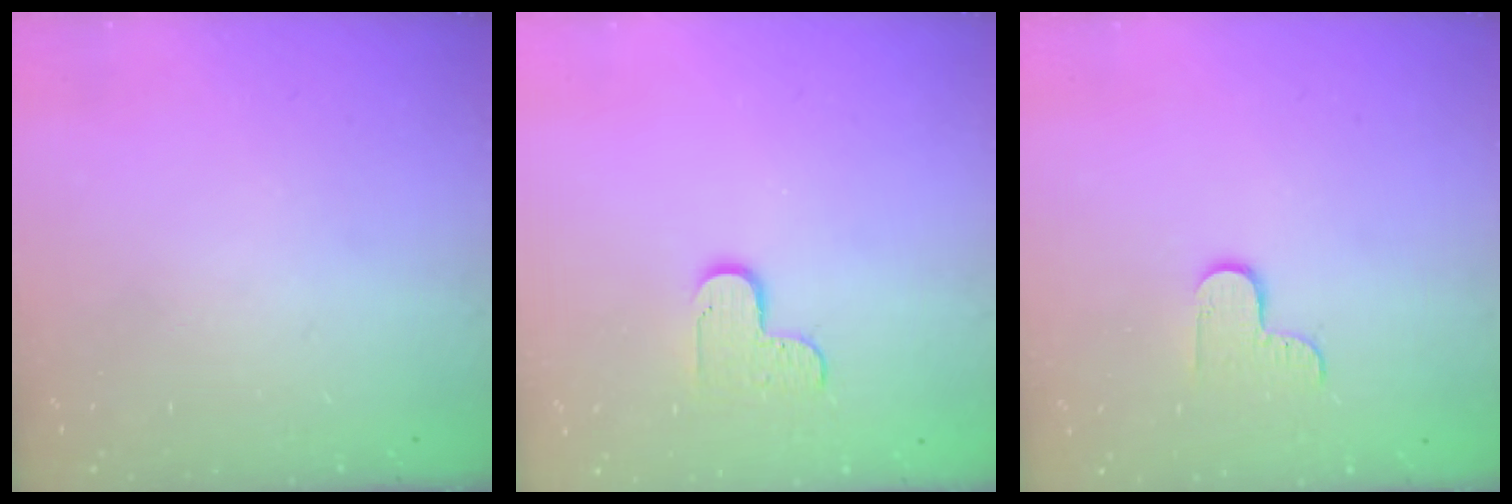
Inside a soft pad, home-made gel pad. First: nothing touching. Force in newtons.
{"total": 5.5, "press": 5.5, "slide": 0.5}
{"total": 5.1, "press": 5.0, "slide": 0.5}